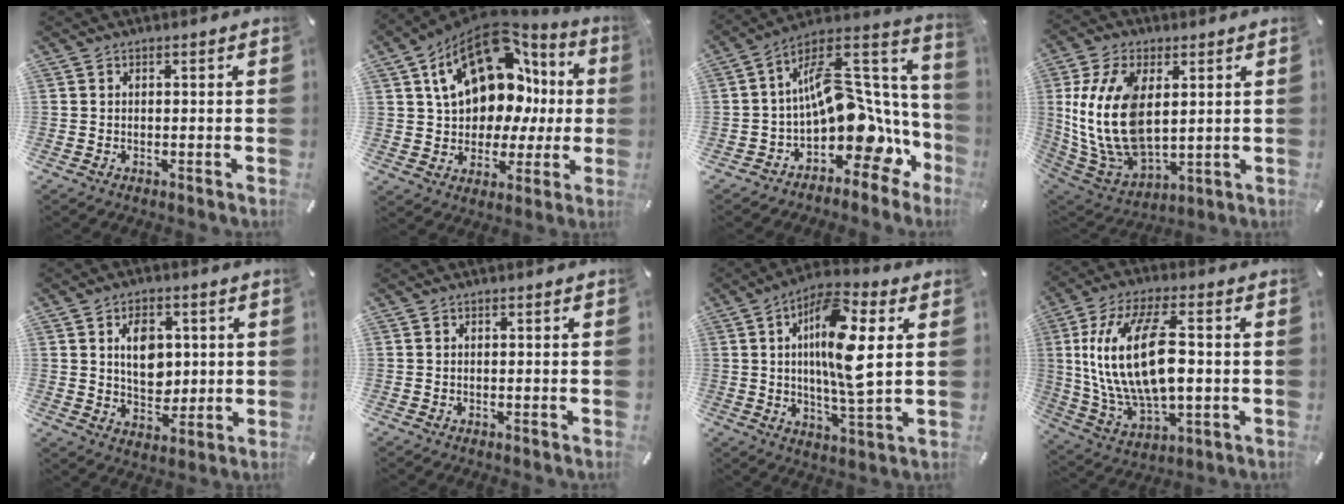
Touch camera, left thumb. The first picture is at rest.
{"total": 19.5, "force": [7.6, 13.2, 12.1], "torque": [-0.195, -0.043, 0.135]}
{"total": 19.1, "force": [0.8, 12.0, 14.8], "torque": [-0.232, -0.042, 0.020]}
{"total": 17.5, "force": [3.0, 11.0, 13.3], "torque": [-0.315, -0.006, 0.056]}
{"total": 8.8, "force": [1.8, 6.6, 5.5], "torque": [-0.081, 0.003, 0.029]}
{"total": 0.0}
{"total": 14.8, "force": [3.0, 4.5, 13.8], "torque": [-0.256, -0.011, 0.043]}
{"total": 20.0, "force": [1.9, 10.0, 17.2], "torque": [-0.366, 0.000, 0.029]}